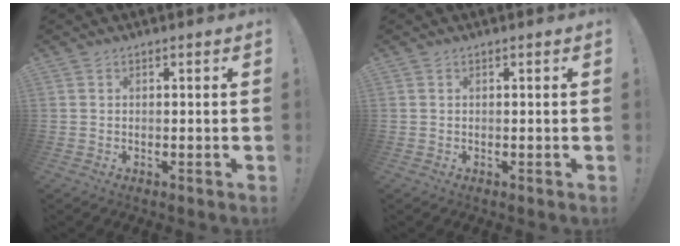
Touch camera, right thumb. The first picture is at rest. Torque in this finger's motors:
{"motor_torque": [-0.09, 0.03, 0.02, -0.02, 0.02]}